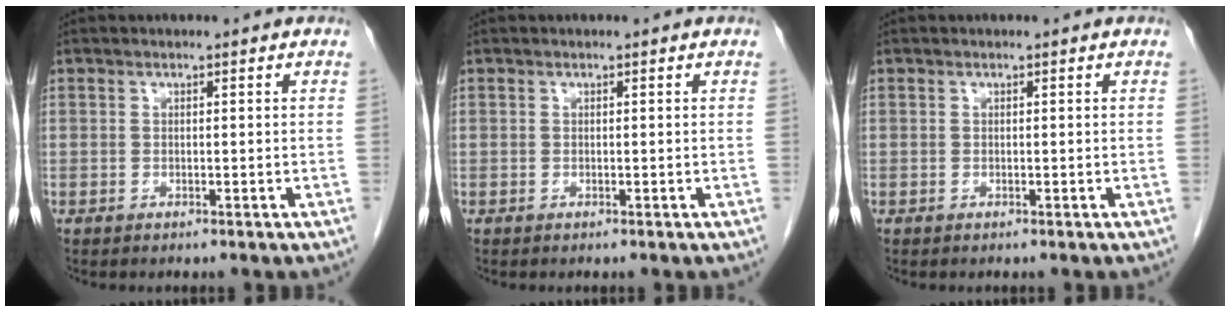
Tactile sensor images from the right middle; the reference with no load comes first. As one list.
[{"total": 0.0}, {"total": 0.0}]